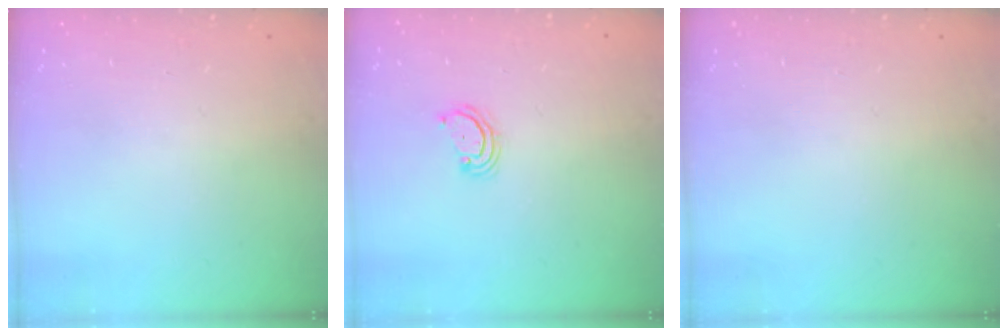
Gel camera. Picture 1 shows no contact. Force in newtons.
{"total": 2.9, "press": 2.9, "slide": 0.3}
{"total": 0.0}